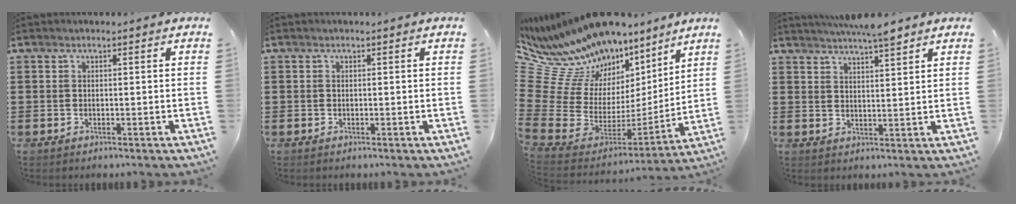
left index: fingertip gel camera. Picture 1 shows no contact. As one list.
[{"total": 0.0}, {"total": 13.4, "force": [10.0, 7.7, 4.7], "torque": [-0.166, -0.101, 0.182]}, {"total": 4.8, "force": [4.4, 0.3, 2.0], "torque": [-0.041, -0.010, 0.078]}]